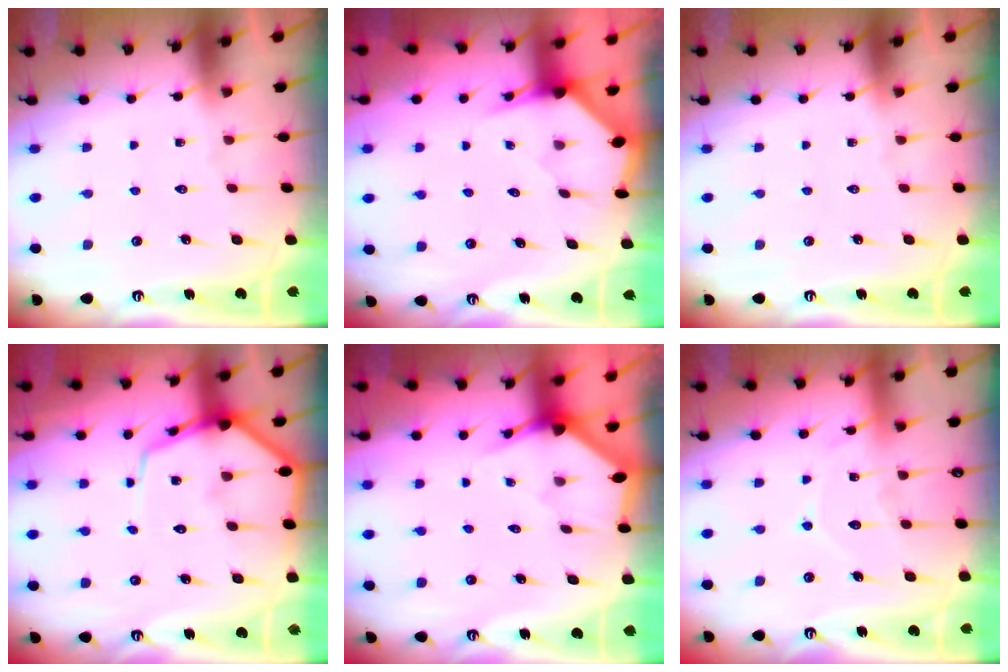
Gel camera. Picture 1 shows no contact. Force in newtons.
{"total": 3.3, "press": 3.3, "slide": 0.3}
{"total": 0.0}
{"total": 10.0, "press": 10.0, "slide": 0.8}
{"total": 2.6, "press": 2.6, "slide": 0.1}
{"total": 9.7, "press": 9.7, "slide": 0.9}